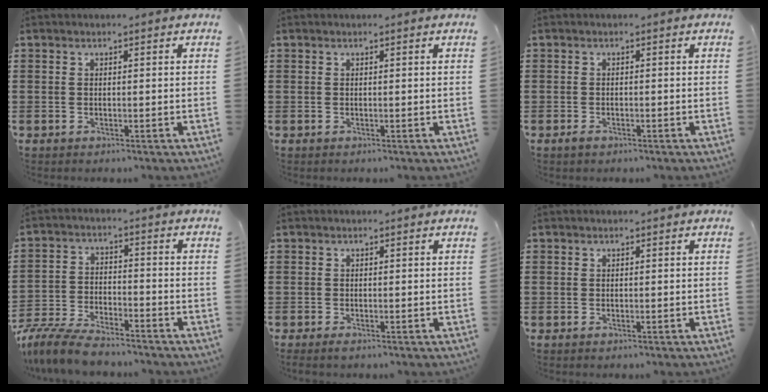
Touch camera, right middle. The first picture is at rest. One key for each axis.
{"total": 0.0}
{"total": 0.8, "fx": -0.6, "fy": 0.4, "fz": 0.4, "tx": -0.010, "ty": -0.002, "tz": -0.012}
{"total": 7.2, "fx": -6.7, "fy": 1.3, "fz": 2.3, "tx": -0.057, "ty": 0.008, "tz": -0.133}
{"total": 0.5, "fx": -0.4, "fy": 0.1, "fz": 0.3, "tx": -0.007, "ty": -0.005, "tz": -0.007}
{"total": 0.6, "fx": 0.6, "fy": 0.0, "fz": -0.1, "tx": 0.004, "ty": 0.002, "tz": 0.012}